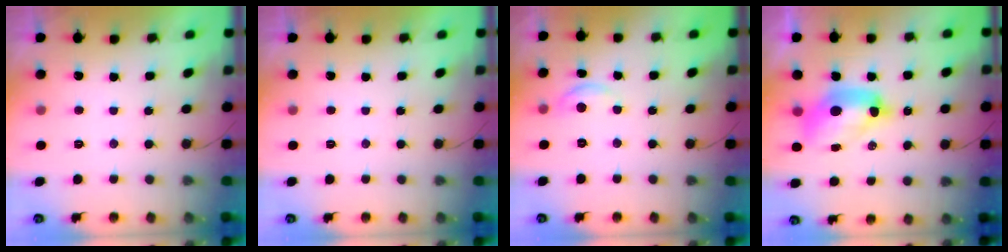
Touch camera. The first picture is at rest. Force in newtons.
{"total": 0.0}
{"total": 4.7, "press": 4.7, "slide": 0.4}
{"total": 11.1, "press": 11.0, "slide": 1.2}